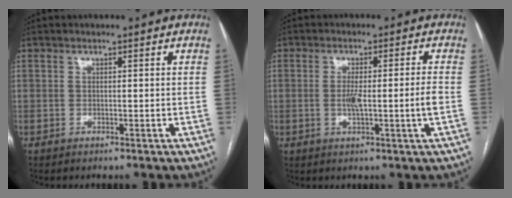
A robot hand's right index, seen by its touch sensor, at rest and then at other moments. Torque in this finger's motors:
{"motor_torque": [-0.04, -0.17, 0.21, 0.02]}